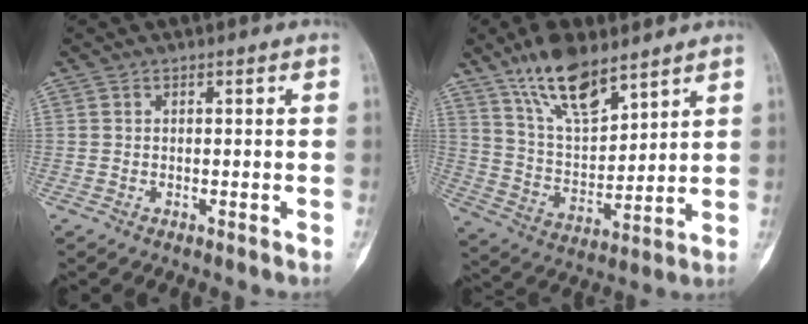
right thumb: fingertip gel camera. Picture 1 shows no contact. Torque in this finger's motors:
{"motor_torque": [-0.77, 4.03, 0.82, 1.26, 0.33]}